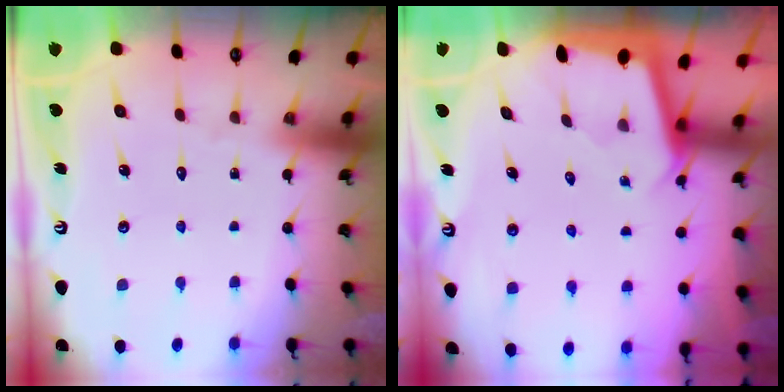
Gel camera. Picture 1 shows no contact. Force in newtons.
{"total": 1.8, "press": 1.8, "slide": 0.1}